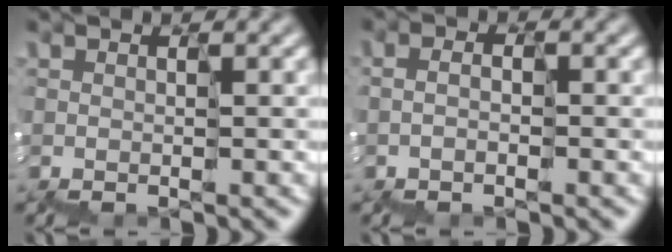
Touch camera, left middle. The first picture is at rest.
{"total": 1.3, "force": [-0.8, -0.7, -0.7], "torque": [0.012, 0.001, -0.017]}